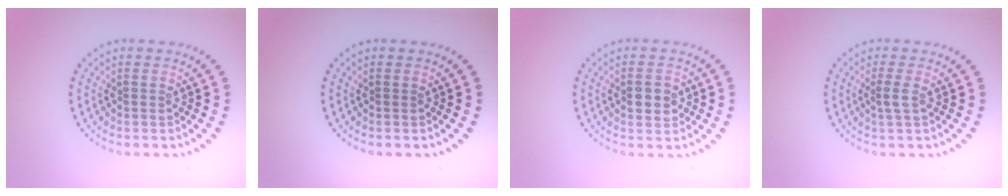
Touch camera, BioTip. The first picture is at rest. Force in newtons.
{"total": 0.0}
{"total": 1.9, "press": 1.9, "slide": 0.0}
{"total": 1.0, "press": 0.8, "slide": 0.5}